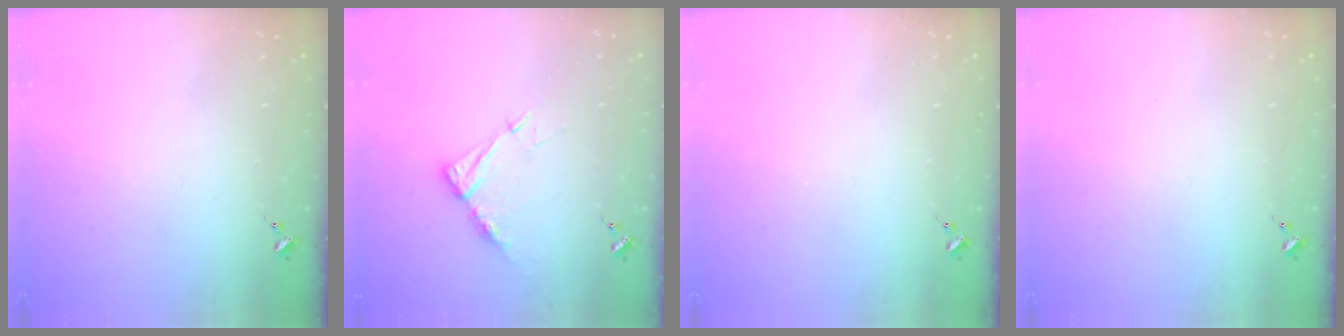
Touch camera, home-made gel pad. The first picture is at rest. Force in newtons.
{"total": 9.4, "press": 9.4, "slide": 0.6}
{"total": 0.0}
{"total": 0.0}